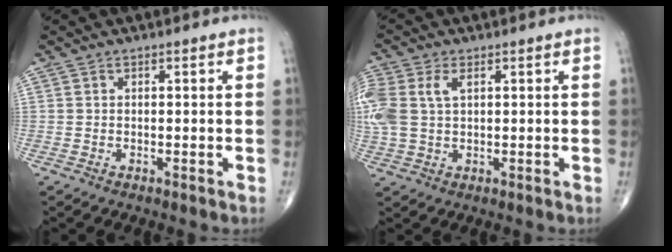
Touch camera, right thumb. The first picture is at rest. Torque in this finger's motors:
{"motor_torque": [0.47, -0.09, 0.79, 0.29, 0.31]}